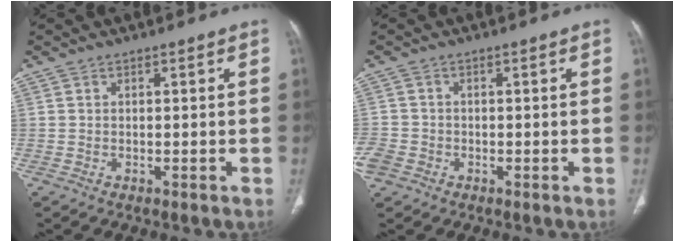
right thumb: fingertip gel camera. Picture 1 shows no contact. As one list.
[{"total": 4.7, "force": [-2.1, 3.7, 2.1], "torque": [-0.056, 0.009, -0.038]}]